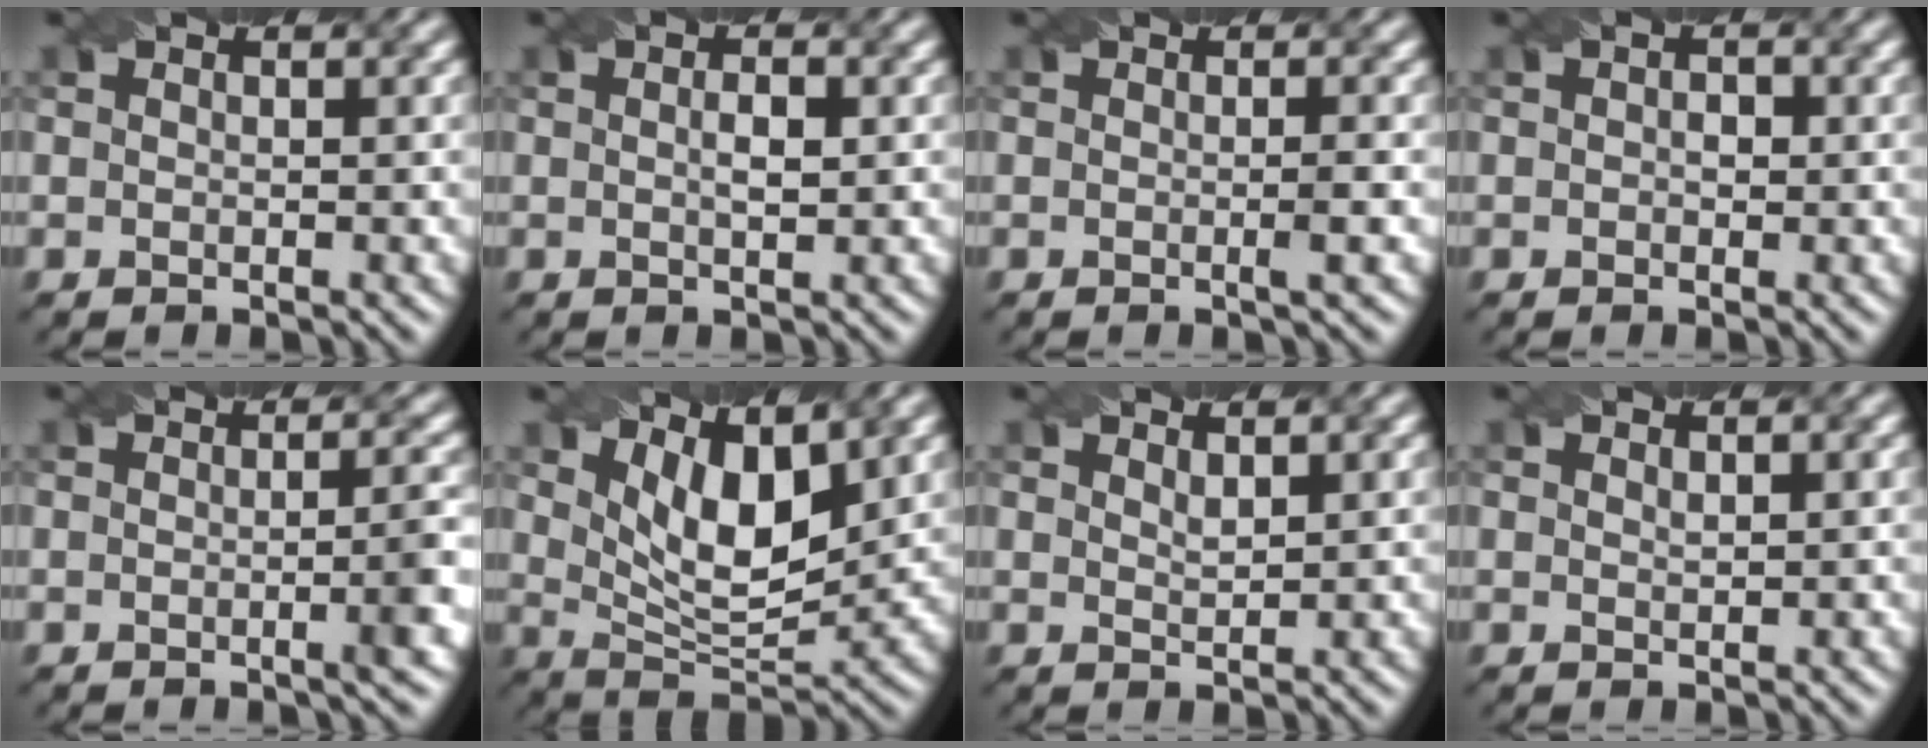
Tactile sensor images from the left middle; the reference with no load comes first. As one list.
[{"total": 1.7, "force": [0.2, 0.5, 1.6], "torque": [-0.020, -0.003, 0.002]}, {"total": 1.4, "force": [-0.4, 0.0, 1.3], "torque": [-0.020, -0.003, -0.007]}, {"total": 1.0, "force": [0.1, 0.7, 0.8], "torque": [-0.011, -0.001, -0.002]}, {"total": 3.3, "force": [-0.5, 0.6, 3.1], "torque": [-0.033, 0.002, -0.011]}, {"total": 6.8, "force": [2.9, 3.0, 5.3], "torque": [-0.101, -0.012, 0.051]}, {"total": 1.2, "force": [1.0, 0.3, 0.6], "torque": [-0.015, -0.001, 0.019]}, {"total": 0.6, "force": [0.5, 0.1, 0.3], "torque": [-0.007, -0.002, 0.011]}]